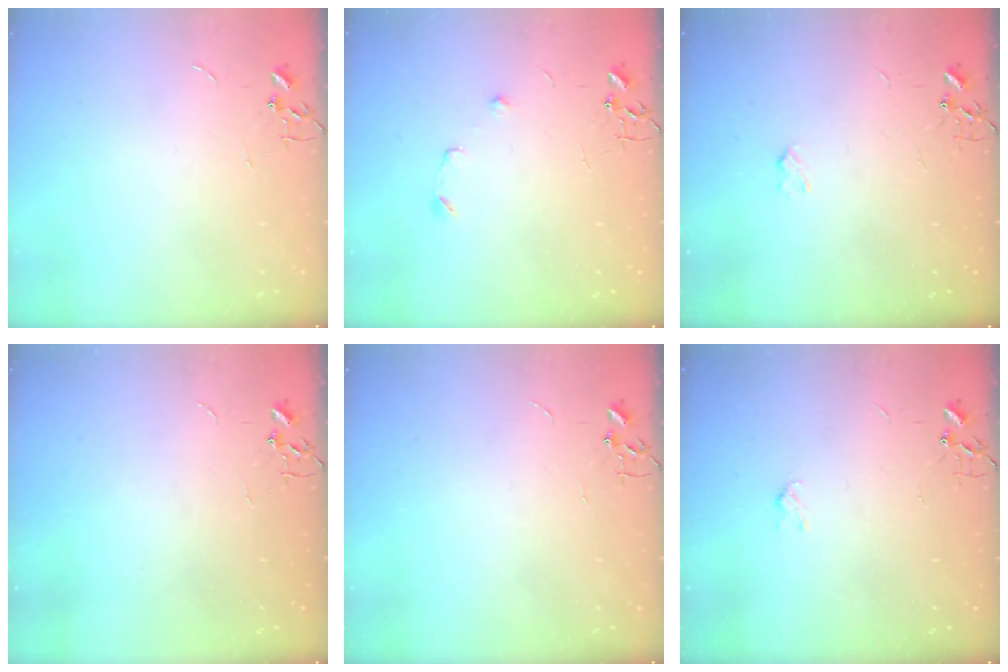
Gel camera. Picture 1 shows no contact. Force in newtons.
{"total": 4.8, "press": 4.8, "slide": 0.7}
{"total": 2.4, "press": 2.4, "slide": 0.4}
{"total": 0.0}
{"total": 0.0}
{"total": 3.0, "press": 3.0, "slide": 0.6}